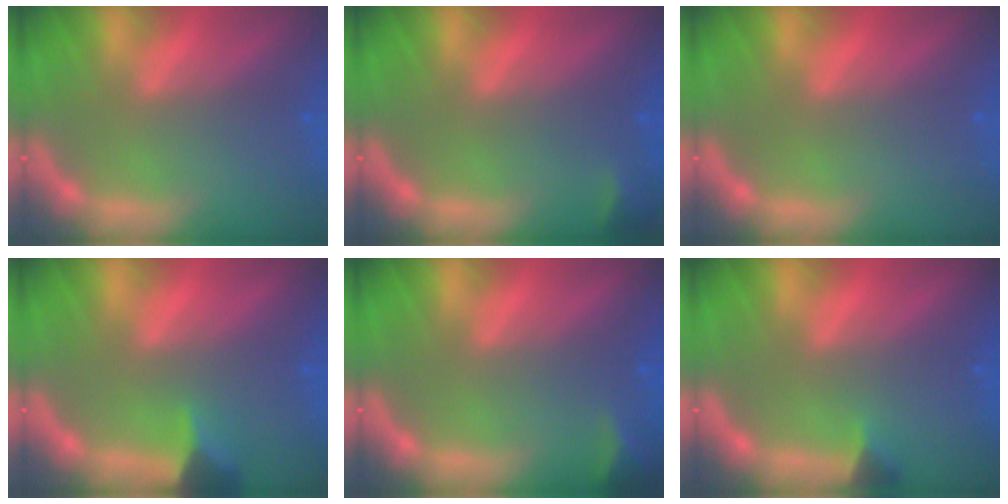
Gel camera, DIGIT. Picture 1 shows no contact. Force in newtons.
{"total": 1.4}
{"total": 0.0}
{"total": 2.9}
{"total": 2.4}
{"total": 1.4}